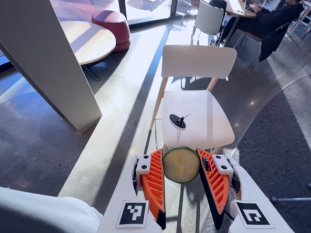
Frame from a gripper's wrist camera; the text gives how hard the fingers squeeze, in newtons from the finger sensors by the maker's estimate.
{"total": 9.3, "left": 9.2, "right": 9.4}